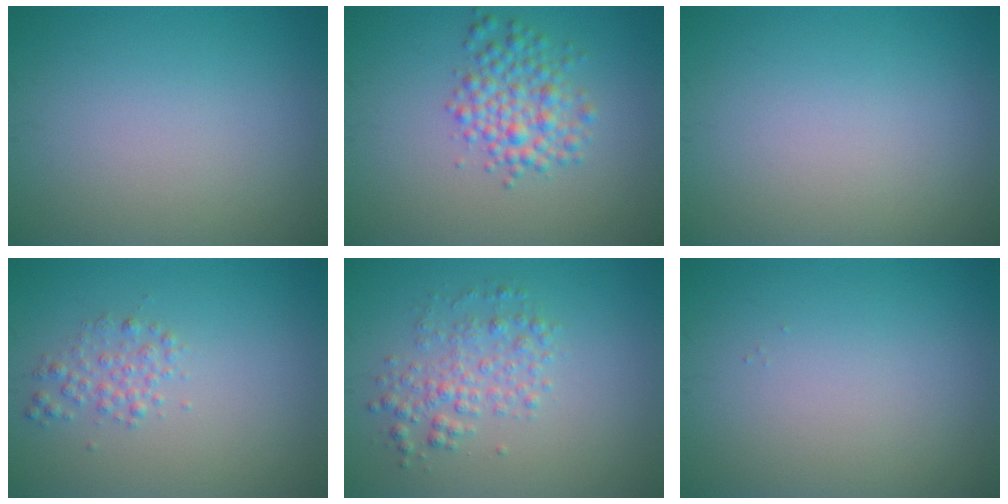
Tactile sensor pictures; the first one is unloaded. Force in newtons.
{"total": 3.6, "press": 3.6, "slide": 0.1}
{"total": 0.0}
{"total": 1.7, "press": 1.7, "slide": 0.0}
{"total": 2.9, "press": 2.9, "slide": 0.1}
{"total": 0.0}